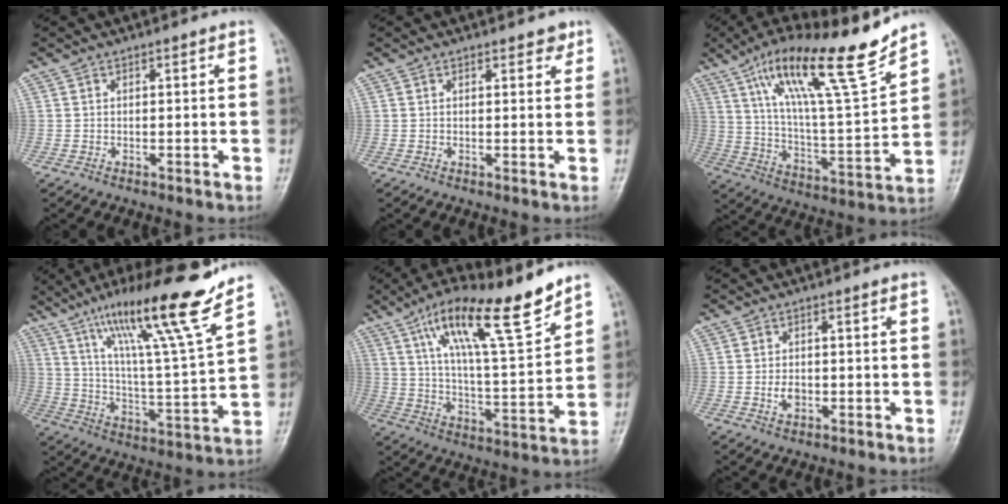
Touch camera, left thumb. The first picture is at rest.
{"total": 1.9, "force": [1.4, 0.9, 0.9], "torque": [0.004, -0.006, 0.014]}
{"total": 21.0, "force": [13.9, 3.2, 15.4], "torque": [-0.235, -0.059, 0.241]}
{"total": 20.1, "force": [13.7, 0.5, 14.7], "torque": [-0.223, -0.068, 0.228]}
{"total": 19.2, "force": [12.2, 3.9, 14.2], "torque": [-0.217, -0.054, 0.213]}
{"total": 2.5, "force": [-0.5, 1.7, 1.8], "torque": [-0.028, 0.002, -0.008]}